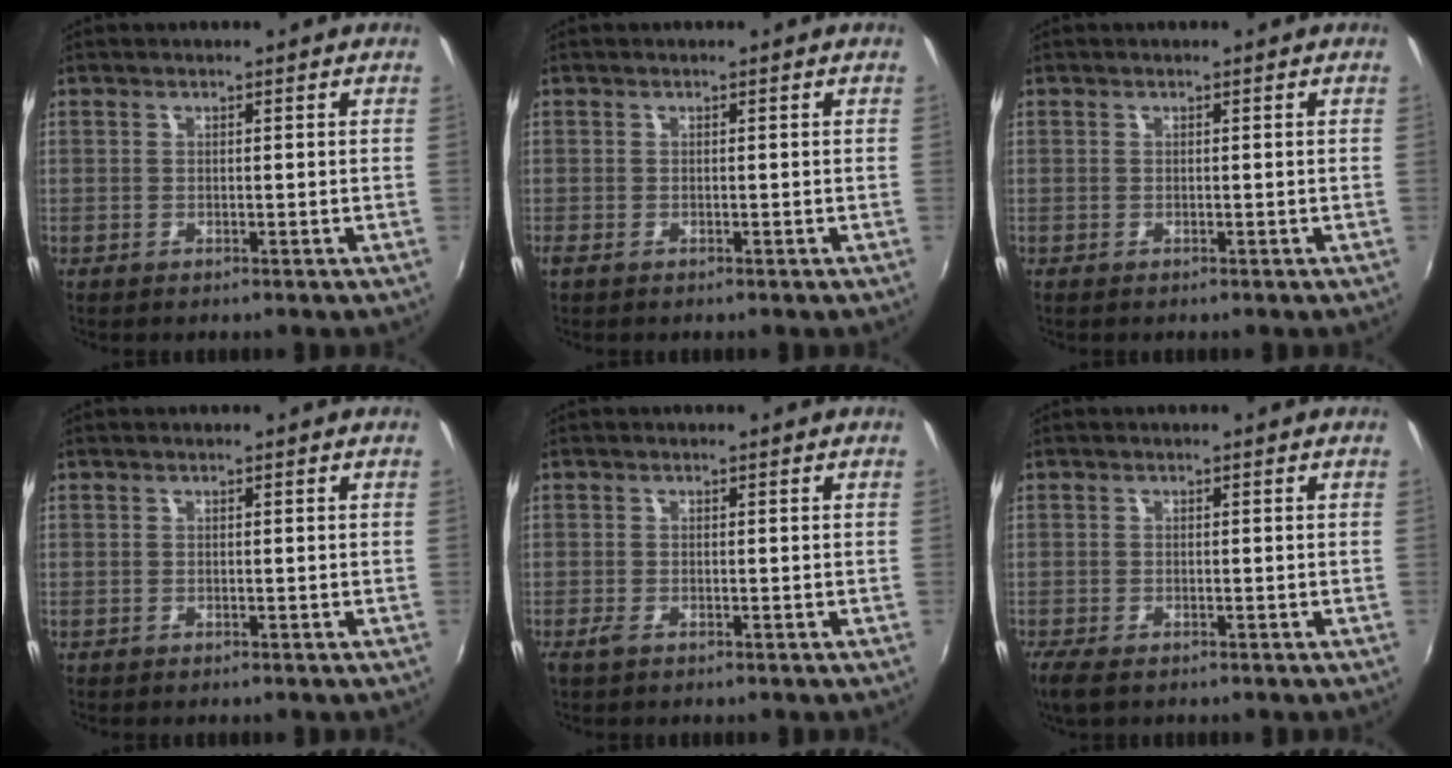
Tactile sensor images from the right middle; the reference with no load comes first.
{"total": 0.5, "force": [-0.3, 0.2, 0.4], "torque": [-0.010, -0.003, -0.007]}
{"total": 0.0}
{"total": 0.0}
{"total": 1.4, "force": [-0.9, 0.4, 1.0], "torque": [-0.021, -0.004, -0.019]}
{"total": 3.9, "force": [-2.7, 1.3, 2.4], "torque": [-0.056, -0.015, -0.049]}